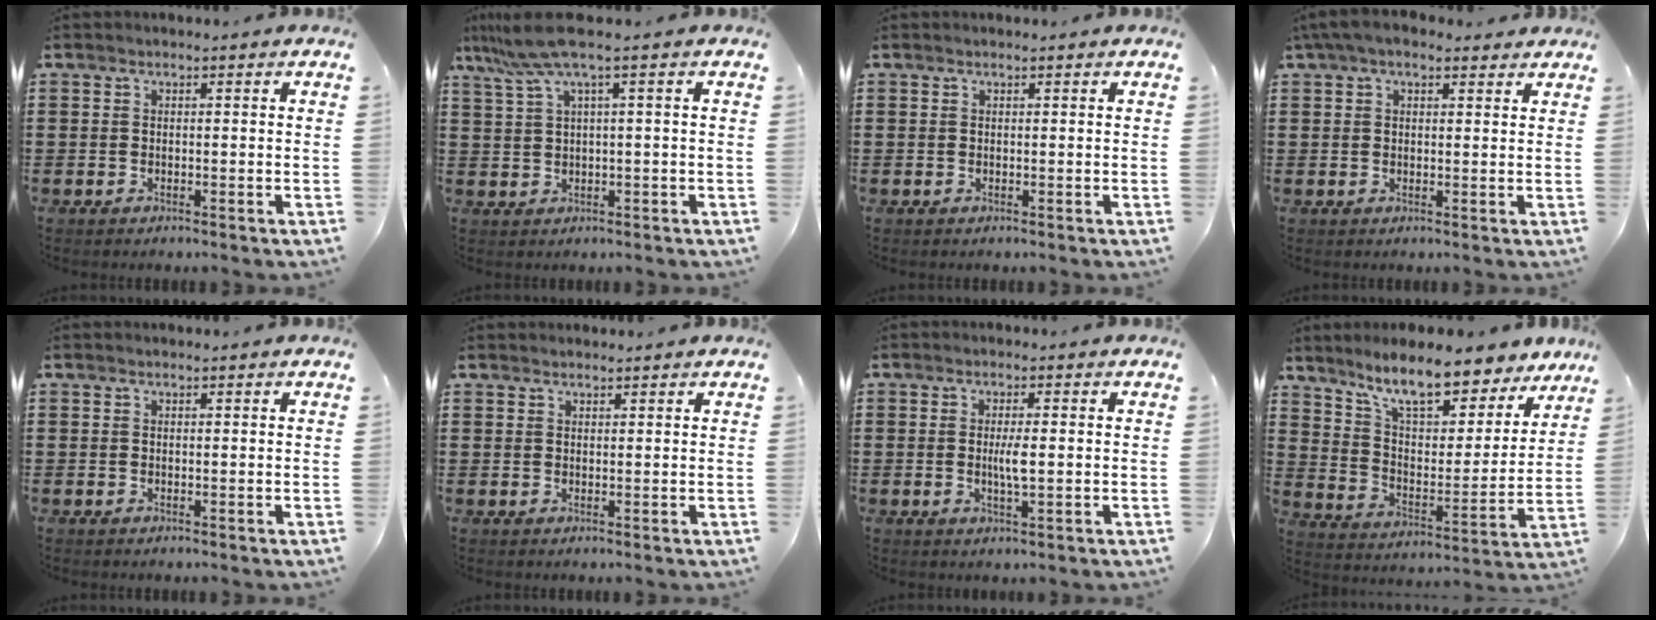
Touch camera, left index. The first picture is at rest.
{"total": 5.9, "force": [2.5, -0.1, 5.4], "torque": [-0.124, -0.013, 0.041]}
{"total": 0.0}
{"total": 4.3, "force": [3.1, 1.6, 2.5], "torque": [-0.056, 0.003, 0.057]}
{"total": 0.0}
{"total": 1.3, "force": [1.2, 0.3, 0.0], "torque": [-0.003, 0.001, 0.024]}
{"total": 2.9, "force": [0.0, 0.5, 2.9], "torque": [-0.055, -0.003, -0.001]}
{"total": 10.6, "force": [9.0, 1.8, 5.2], "torque": [-0.121, -0.056, 0.153]}